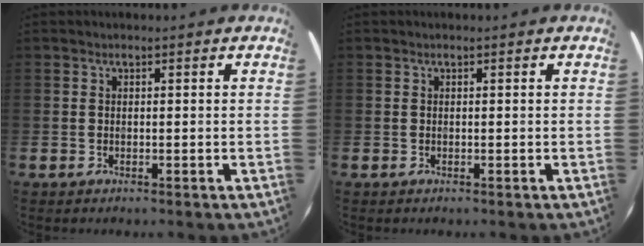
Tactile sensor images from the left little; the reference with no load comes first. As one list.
[{"total": 0.0}]